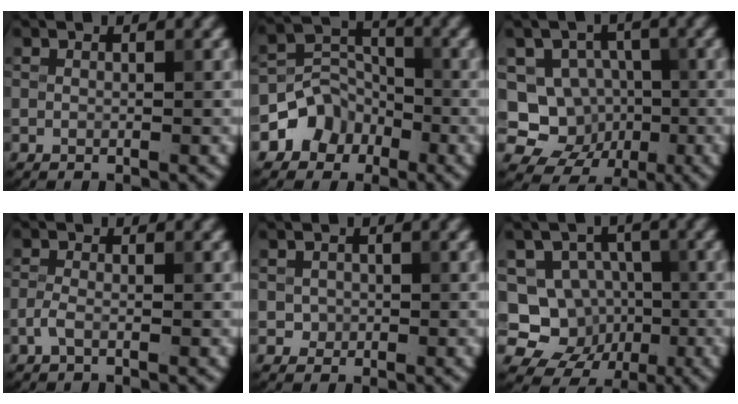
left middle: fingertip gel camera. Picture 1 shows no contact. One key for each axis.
{"total": 4.1, "fx": -2.1, "fy": 3.4, "fz": 0.9, "tx": -0.003, "ty": 0.005, "tz": -0.042}
{"total": 8.5, "fx": -1.9, "fy": 7.8, "fz": 2.9, "tx": -0.046, "ty": 0.007, "tz": -0.053}
{"total": 1.2, "fx": -0.6, "fy": 0.5, "fz": 0.9, "tx": -0.026, "ty": 0.001, "tz": -0.018}
{"total": 1.2, "fx": -0.1, "fy": 1.1, "fz": 0.2, "tx": 0.005, "ty": -0.003, "tz": -0.002}
{"total": 9.4, "fx": -2.0, "fy": 8.6, "fz": 3.2, "tx": -0.054, "ty": 0.013, "tz": -0.054}